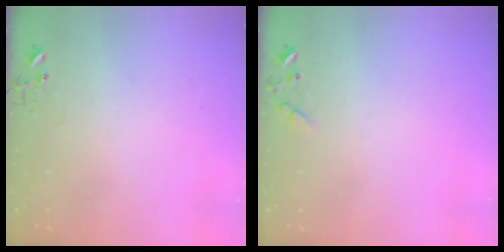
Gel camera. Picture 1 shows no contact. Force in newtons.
{"total": 8.9, "press": 8.9, "slide": 0.5}